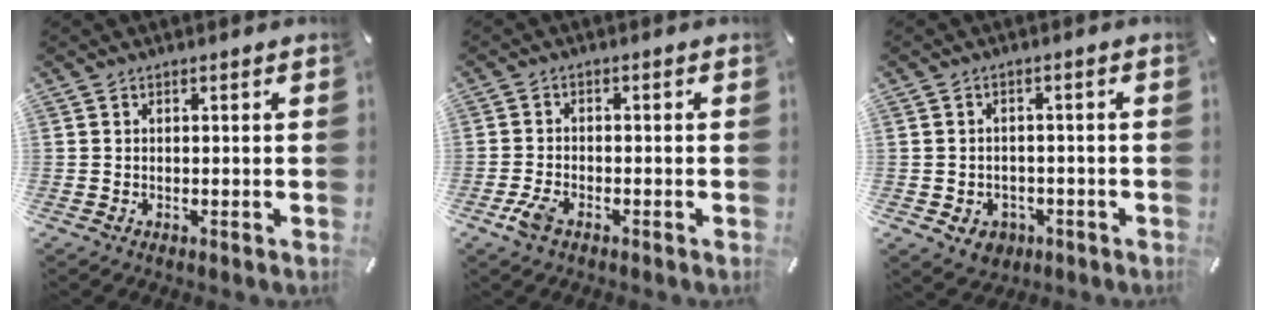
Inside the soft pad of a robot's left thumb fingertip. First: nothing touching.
{"total": 4.0, "force": [-2.4, 2.0, 2.5], "torque": [-0.066, 0.003, -0.050]}
{"total": 4.6, "force": [-1.8, 3.8, 1.8], "torque": [-0.027, 0.007, -0.034]}